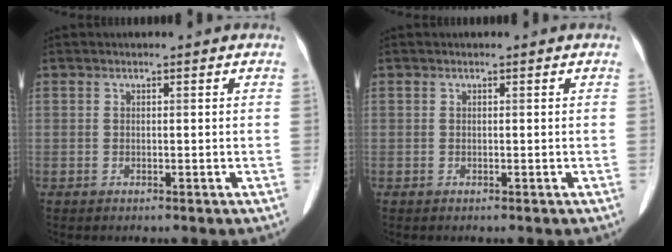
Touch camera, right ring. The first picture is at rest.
{"total": 0.0}